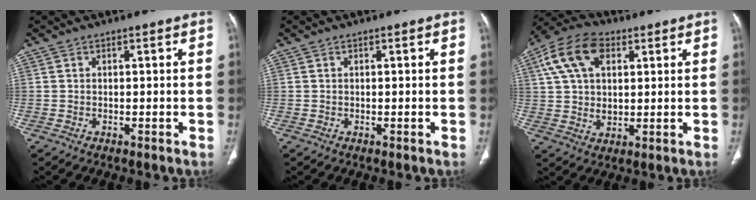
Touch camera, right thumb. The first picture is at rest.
{"total": 0.0}
{"total": 13.2, "force": [4.8, 8.2, 9.2], "torque": [-0.167, 0.005, 0.086]}